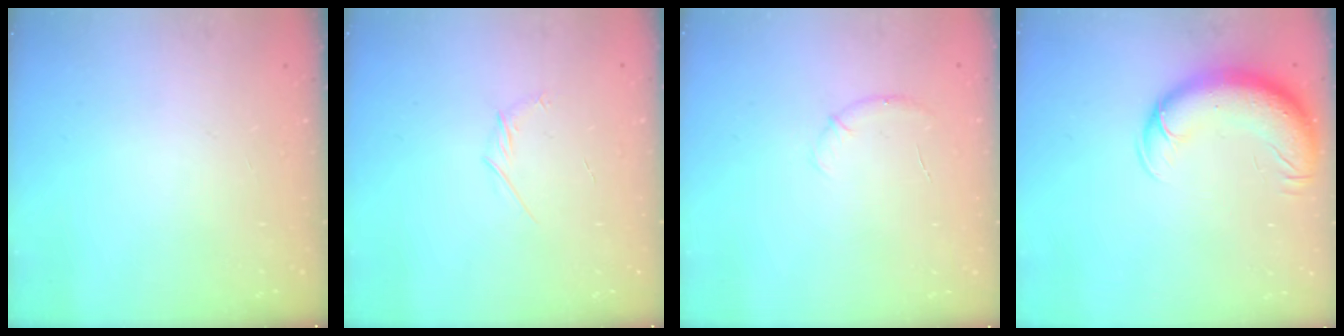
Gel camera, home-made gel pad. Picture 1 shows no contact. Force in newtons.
{"total": 3.5, "press": 3.4, "slide": 1.0}
{"total": 6.3, "press": 6.0, "slide": 1.8}
{"total": 12.2, "press": 11.8, "slide": 3.2}